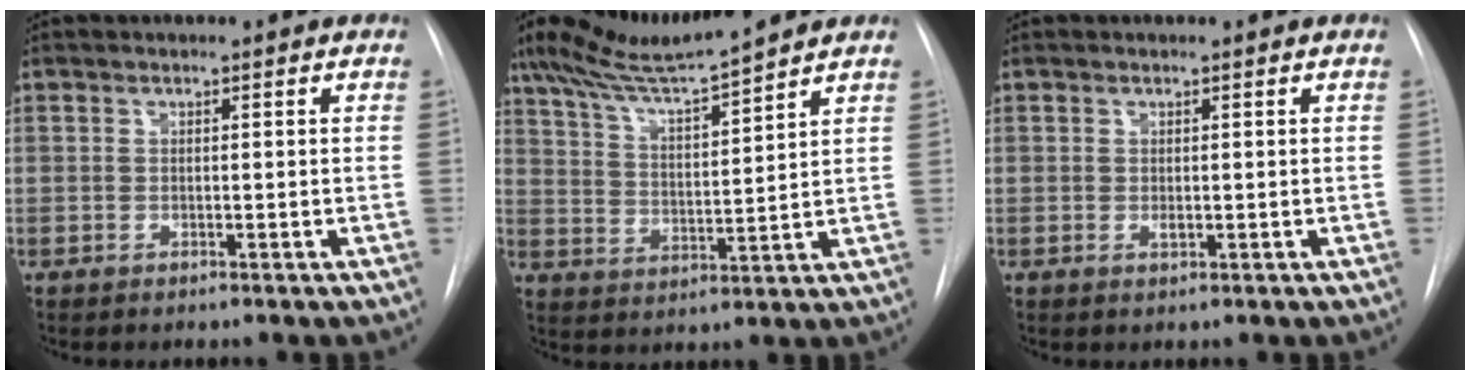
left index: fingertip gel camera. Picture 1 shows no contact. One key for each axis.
{"total": 11.9, "fx": 10.6, "fy": -0.2, "fz": 5.4, "tx": -0.101, "ty": 0.012, "tz": 0.192}
{"total": 0.7, "fx": 0.1, "fy": 0.3, "fz": 0.6, "tx": -0.010, "ty": -0.002, "tz": 0.004}